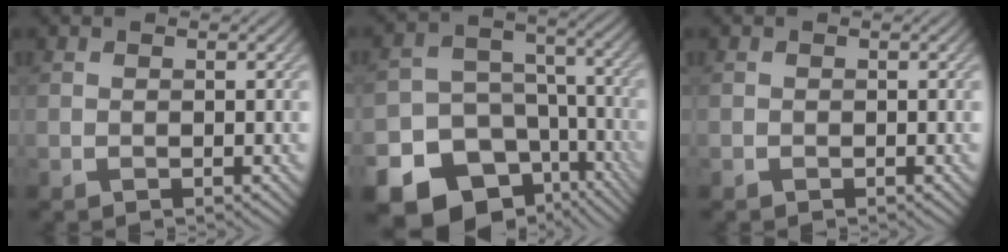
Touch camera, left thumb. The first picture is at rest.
{"total": 21.3, "force": [-12.8, 15.9, 6.1], "torque": [-0.131, -0.079, -0.170]}
{"total": 0.0}